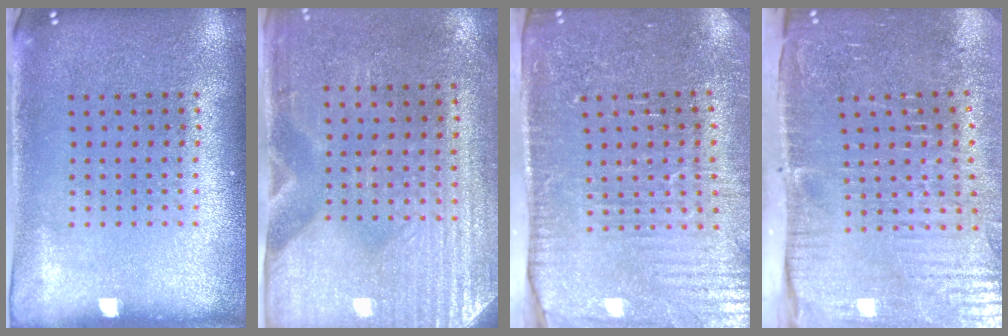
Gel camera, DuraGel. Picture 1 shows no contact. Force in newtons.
{"total": 2.9, "press": 2.6, "slide": 1.5}
{"total": 3.7, "press": 3.5, "slide": 1.2}
{"total": 5.1, "press": 4.3, "slide": 2.8}